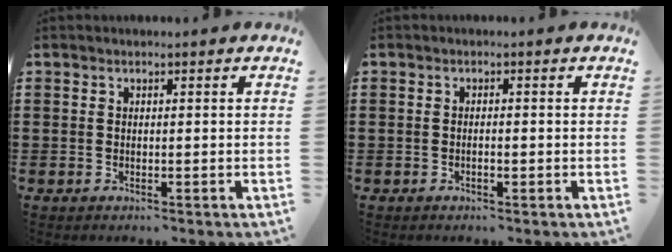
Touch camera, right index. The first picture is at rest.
{"total": 1.0, "force": [-0.4, 0.2, 0.9], "torque": [-0.018, -0.005, -0.007]}